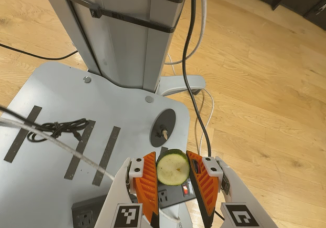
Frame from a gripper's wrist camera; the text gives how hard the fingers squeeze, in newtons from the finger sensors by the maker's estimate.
{"total": 6.6, "left": 6.9, "right": 6.3}